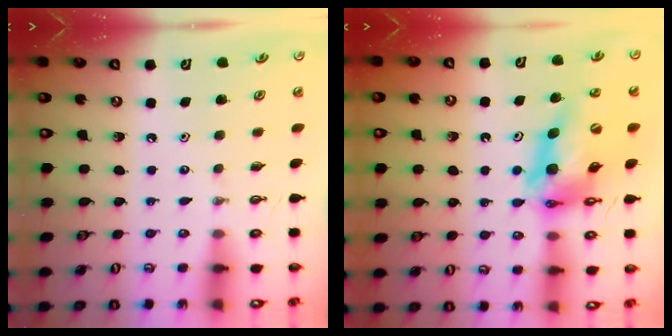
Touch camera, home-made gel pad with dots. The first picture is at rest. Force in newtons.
{"total": 15.7, "press": 15.6, "slide": 1.4}